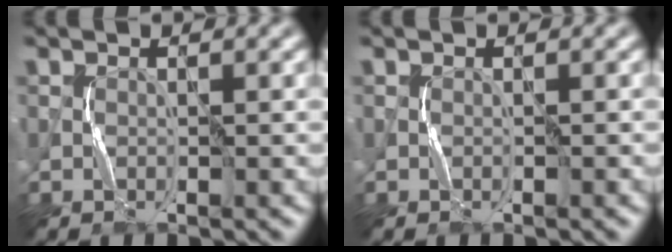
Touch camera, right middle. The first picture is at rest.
{"total": 0.0}